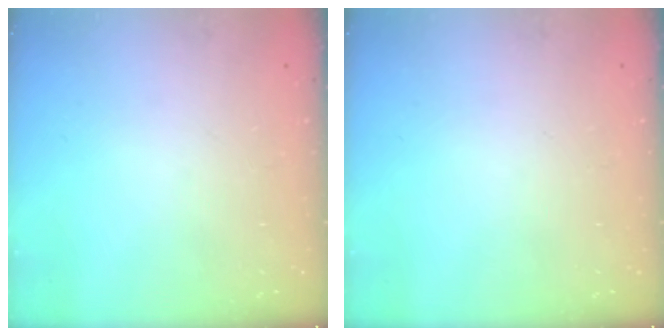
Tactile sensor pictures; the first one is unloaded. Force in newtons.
{"total": 0.0}